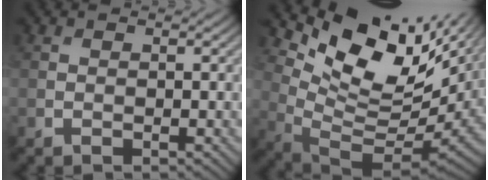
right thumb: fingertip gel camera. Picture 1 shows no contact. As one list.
[{"total": 14.3, "force": [8.0, 6.2, 10.2], "torque": [-0.193, 0.012, 0.152]}]